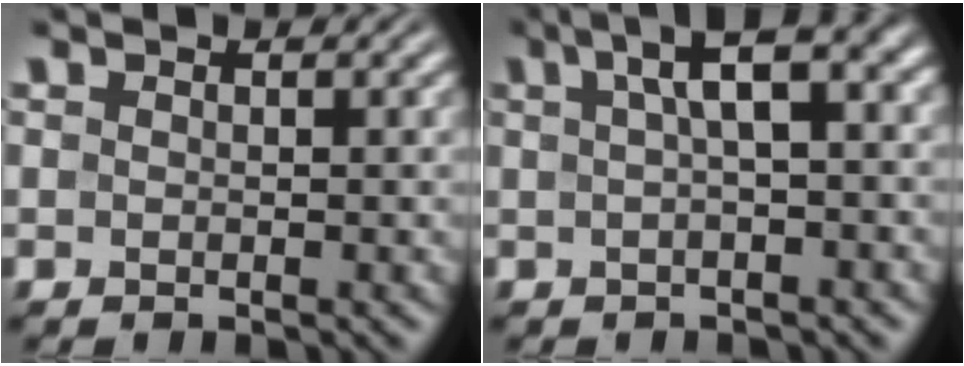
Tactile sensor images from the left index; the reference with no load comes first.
{"total": 5.7, "force": [1.4, 1.6, 5.3], "torque": [-0.068, 0.021, 0.017]}